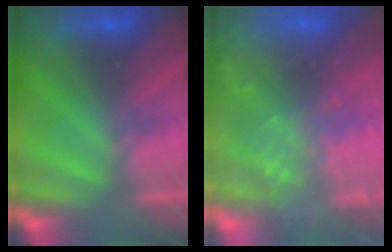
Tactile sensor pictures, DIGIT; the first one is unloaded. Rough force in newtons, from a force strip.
{"total": 6.9}